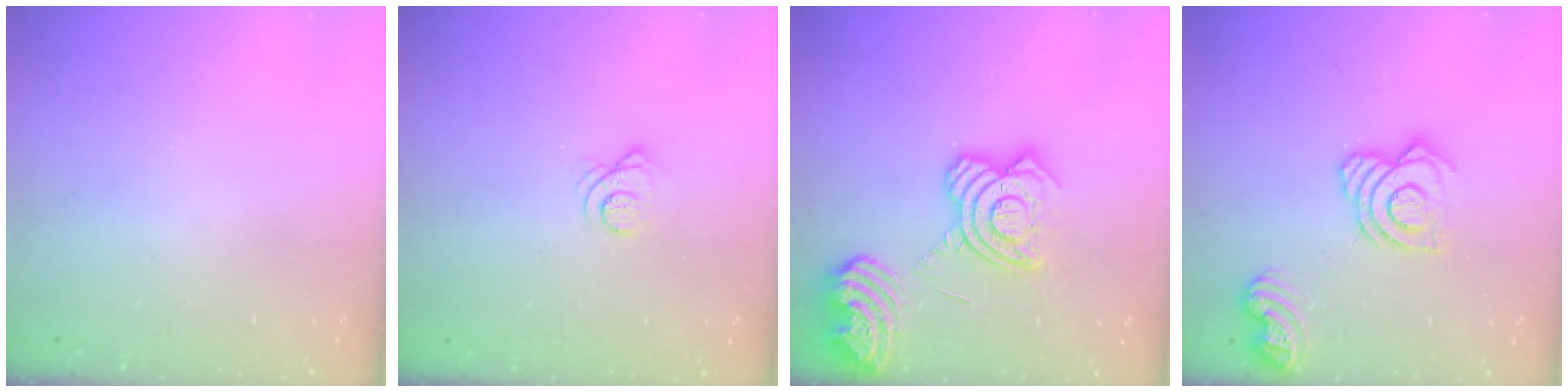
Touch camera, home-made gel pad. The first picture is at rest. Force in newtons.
{"total": 3.4, "press": 3.3, "slide": 0.6}
{"total": 22.4, "press": 22.3, "slide": 2.5}
{"total": 15.5, "press": 15.5, "slide": 1.4}